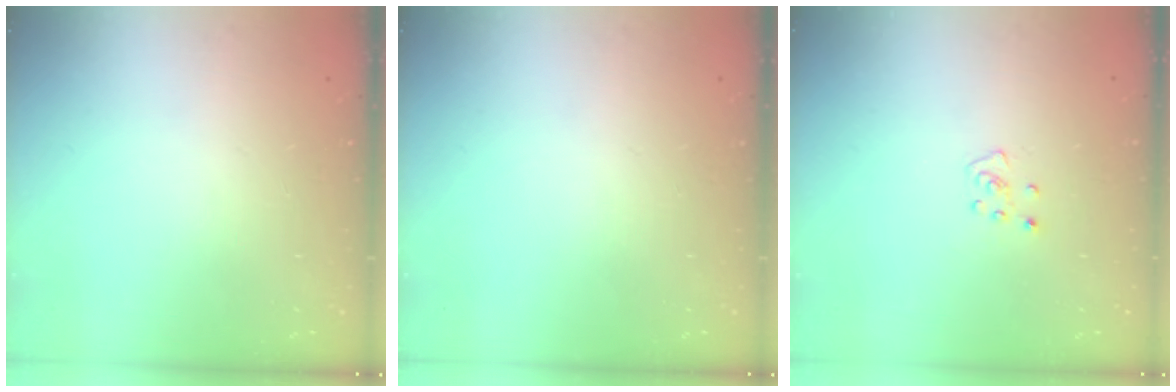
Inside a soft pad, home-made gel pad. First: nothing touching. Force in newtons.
{"total": 0.0}
{"total": 4.3, "press": 4.2, "slide": 0.4}